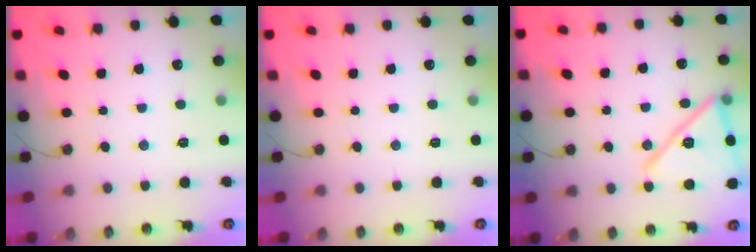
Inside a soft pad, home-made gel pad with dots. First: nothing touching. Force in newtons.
{"total": 0.0}
{"total": 18.8, "press": 15.6, "slide": 10.5}